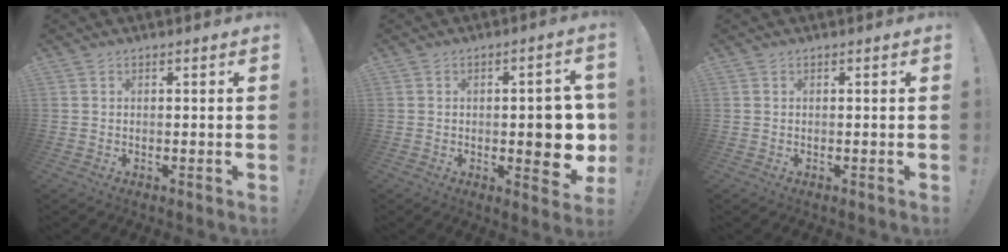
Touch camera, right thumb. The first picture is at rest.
{"total": 10.3, "force": [-0.7, 3.9, 9.5], "torque": [-0.104, -0.005, -0.011]}
{"total": 0.0}